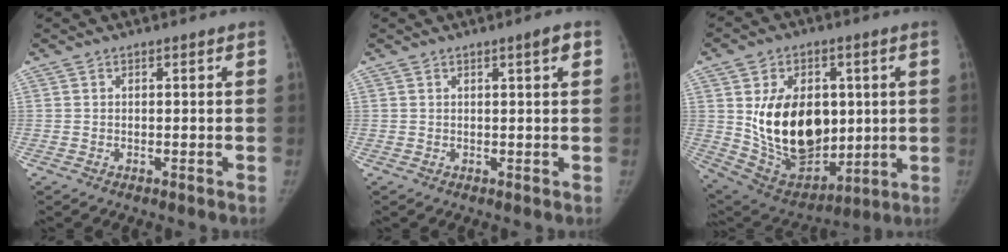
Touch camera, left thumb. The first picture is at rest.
{"total": 2.1, "force": [0.9, 0.2, 1.8], "torque": [-0.025, -0.001, 0.013]}
{"total": 21.5, "force": [1.8, 14.7, 15.6], "torque": [-0.214, -0.021, 0.062]}